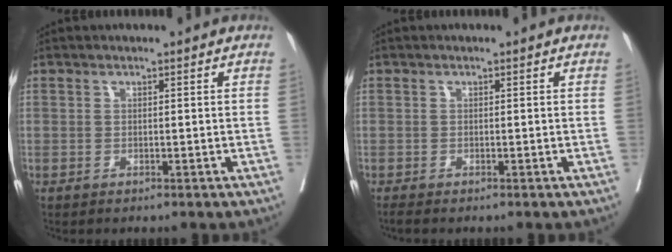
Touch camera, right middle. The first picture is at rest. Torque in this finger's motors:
{"motor_torque": [0.03, -0.03, -0.01, 0.00]}